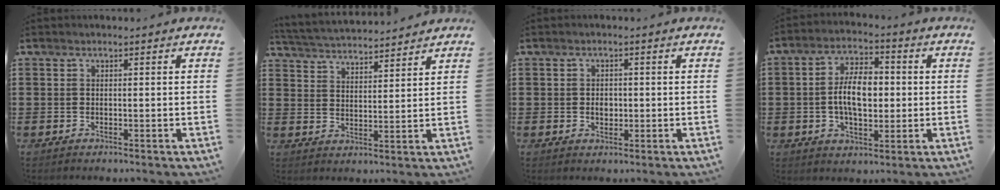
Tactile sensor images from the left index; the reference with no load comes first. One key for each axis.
{"total": 3.5, "fx": 3.5, "fy": 0.0, "fz": 0.1, "tx": -0.021, "ty": -0.022, "tz": 0.060}
{"total": 1.9, "fx": 0.0, "fy": 1.3, "fz": 1.4, "tx": -0.021, "ty": 0.003, "tz": -0.003}
{"total": 8.0, "fx": -0.2, "fy": 4.1, "fz": 6.9, "tx": -0.134, "ty": 0.006, "tz": -0.011}